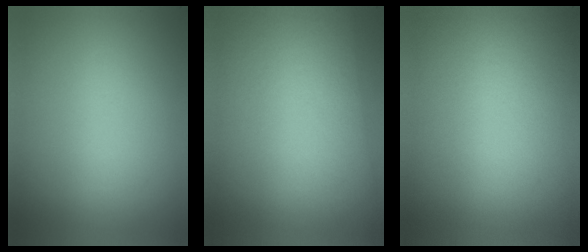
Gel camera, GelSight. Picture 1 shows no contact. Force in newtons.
{"total": 2.7}
{"total": 1.4}